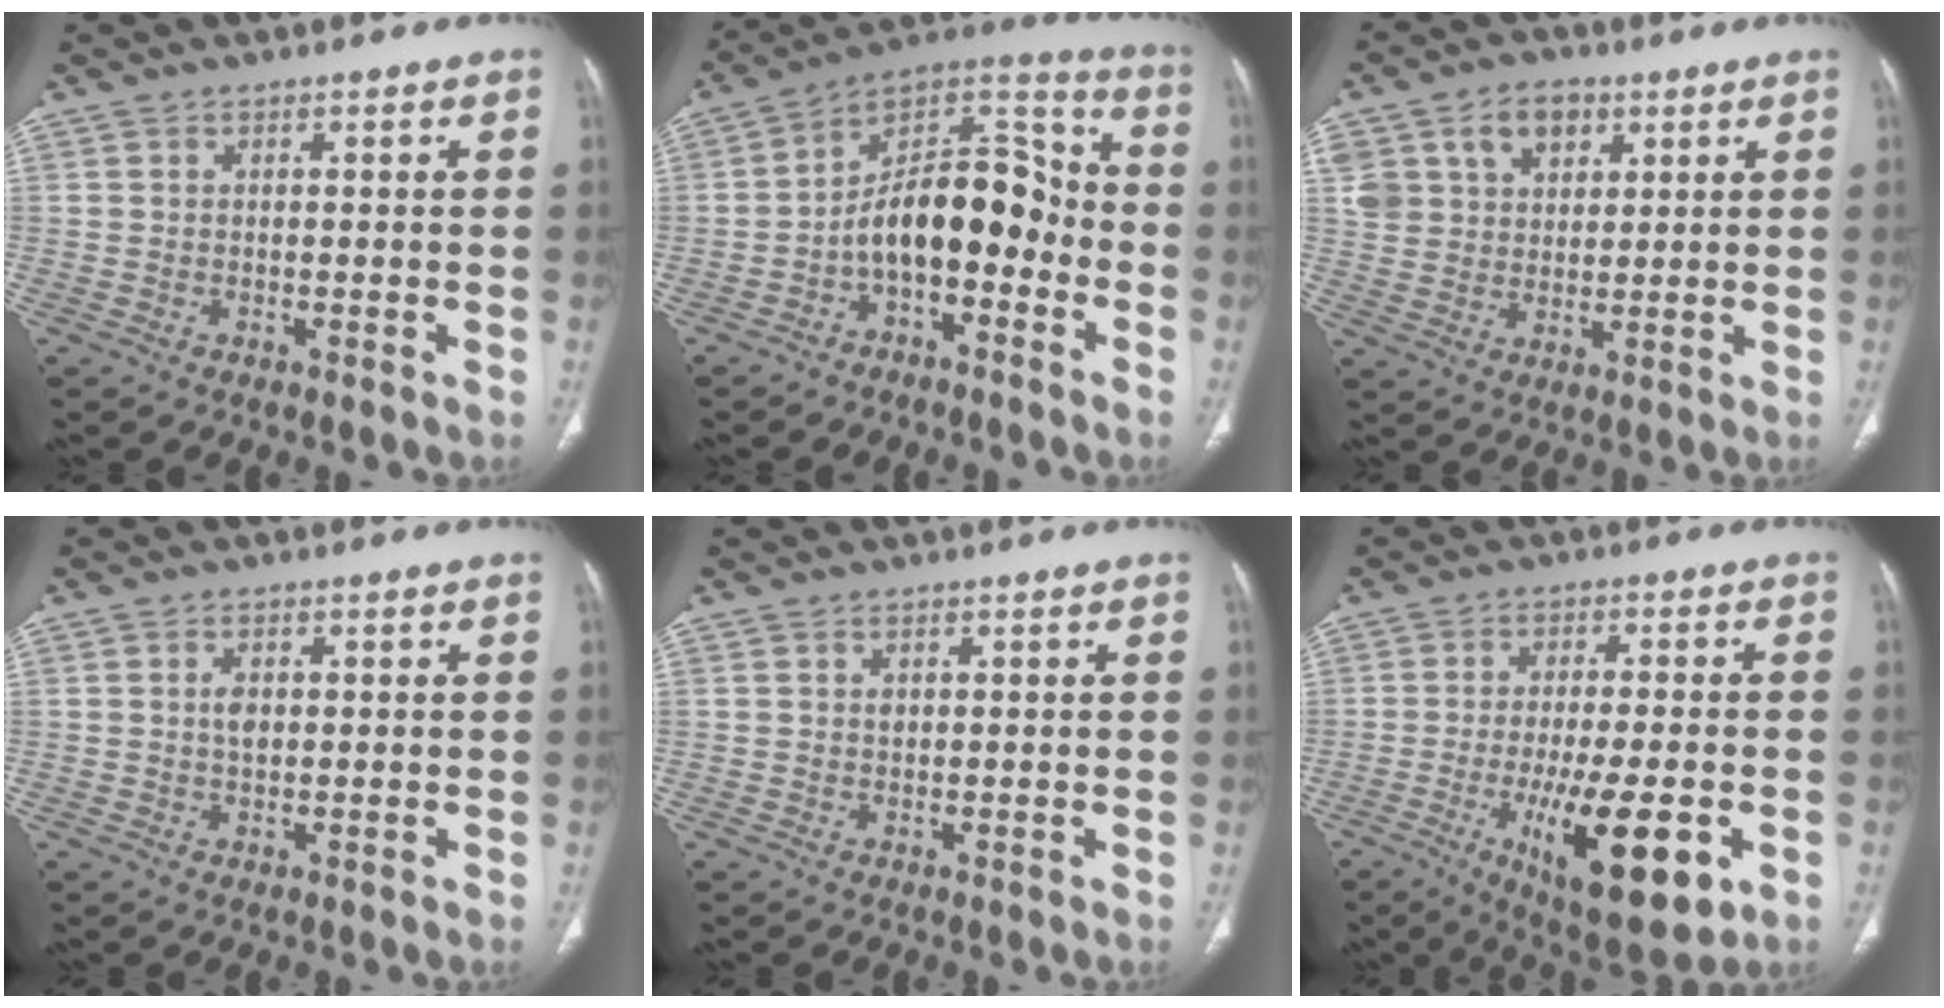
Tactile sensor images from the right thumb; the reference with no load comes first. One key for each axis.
{"total": 14.9, "fx": -4.1, "fy": 8.2, "fz": 11.7, "tx": -0.159, "ty": 0.078, "tz": -0.073}
{"total": 11.6, "fx": 5.2, "fy": 8.7, "fz": 5.7, "tx": -0.081, "ty": -0.006, "tz": 0.099}
{"total": 2.3, "fx": 0.4, "fy": 1.4, "fz": 1.8, "tx": -0.032, "ty": 0.000, "tz": 0.007}
{"total": 0.9, "fx": 0.3, "fy": 0.6, "fz": 0.5, "tx": -0.007, "ty": 0.000, "tz": 0.007}
{"total": 17.0, "fx": -5.7, "fy": 5.4, "fz": 15.0, "tx": -0.238, "ty": -0.006, "tz": -0.075}